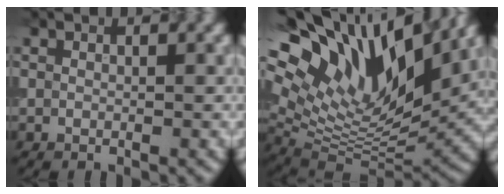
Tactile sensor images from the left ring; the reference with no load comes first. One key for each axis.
{"total": 17.5, "fx": 10.0, "fy": 7.8, "fz": 12.0, "tx": -0.247, "ty": 0.036, "tz": 0.174}